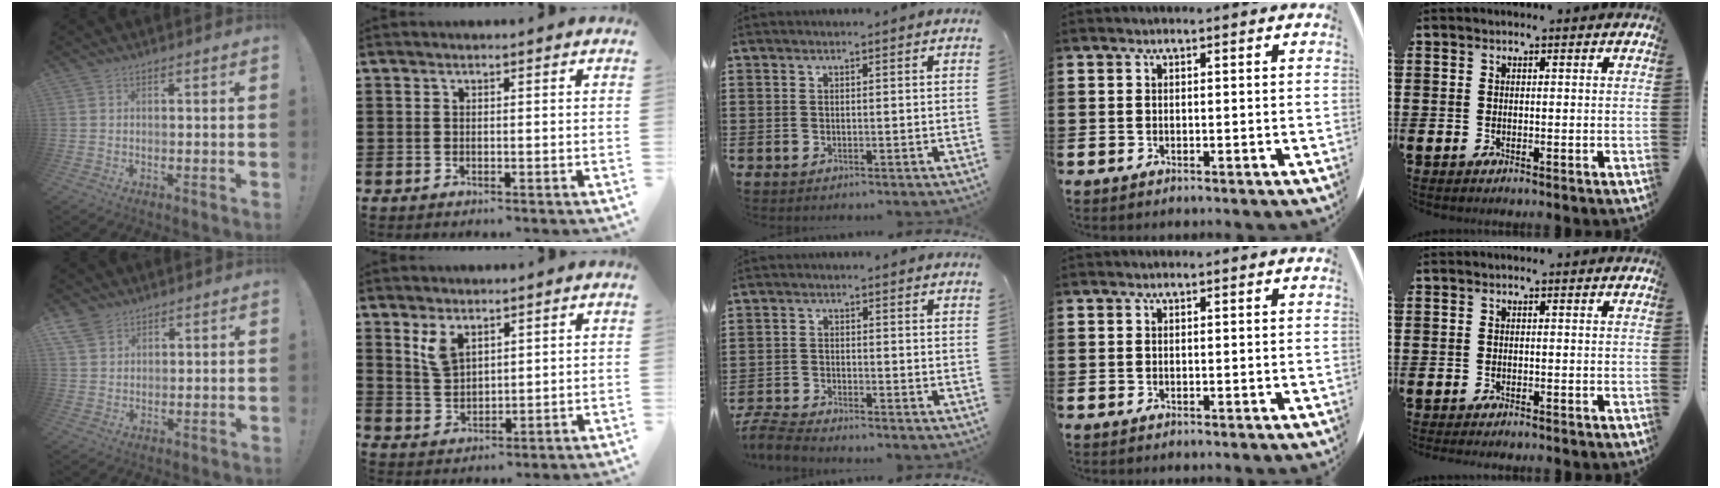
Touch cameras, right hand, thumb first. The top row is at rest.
{"thumb": {"total": 5.6, "force": [4.0, 3.3, 1.9], "torque": [-0.039, -0.018, 0.080]}, "index": {"total": 4.2, "force": [2.6, 2.2, 2.3], "torque": [-0.054, 0.006, 0.049]}, "middle": {"total": 3.8, "force": [-3.7, 0.1, 0.9], "torque": [-0.037, -0.011, -0.080]}, "little": {"total": 0.5, "force": [-0.5, 0.0, 0.1], "torque": [-0.003, -0.003, -0.010]}}